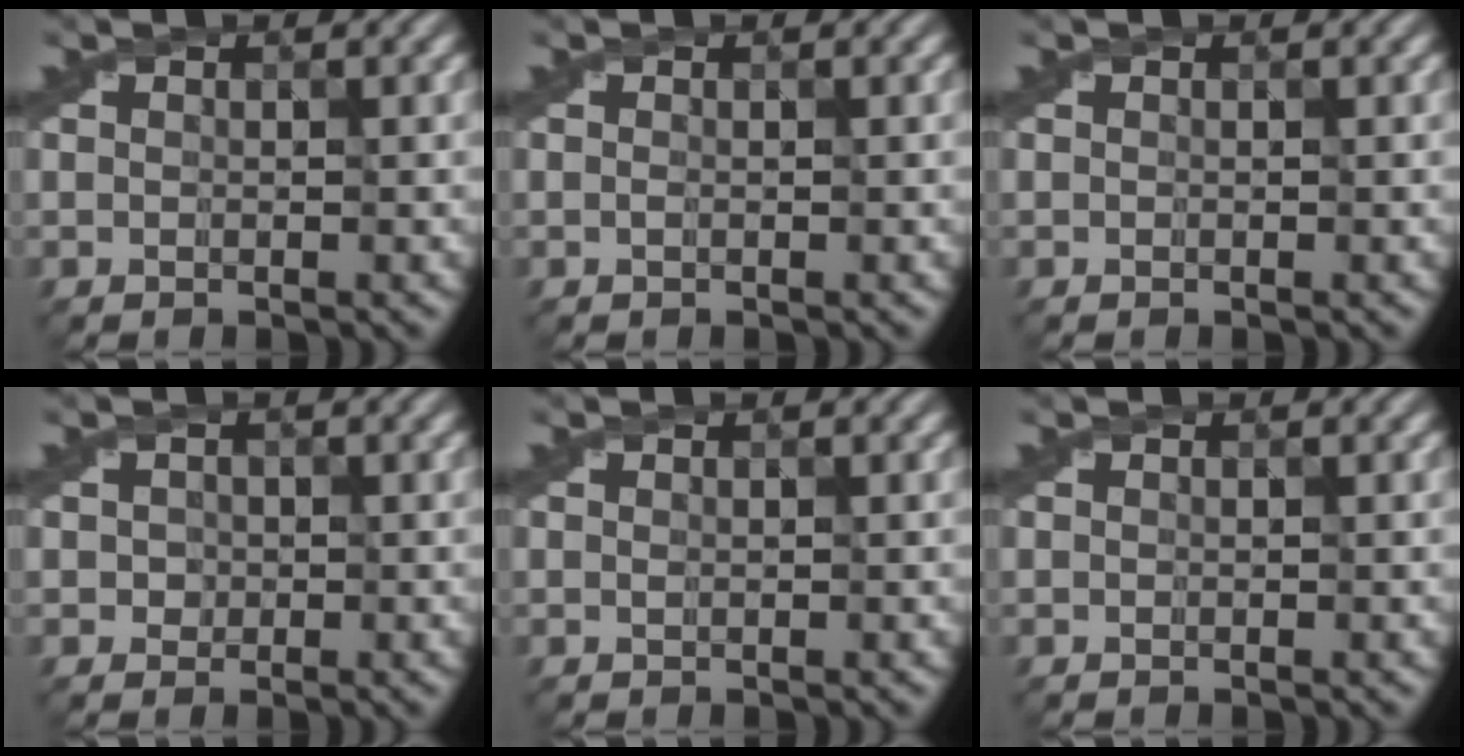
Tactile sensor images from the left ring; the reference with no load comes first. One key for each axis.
{"total": 0.0}
{"total": 0.0}
{"total": 1.0, "fx": 0.2, "fy": 1.0, "fz": 0.1, "tx": 0.010, "ty": -0.001, "tz": -0.001}
{"total": 0.0}
{"total": 0.0}